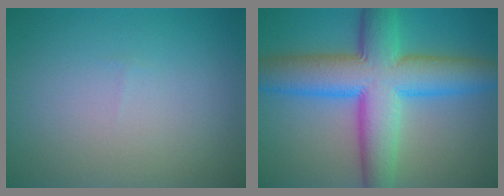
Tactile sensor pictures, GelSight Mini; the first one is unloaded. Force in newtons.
{"total": 11.0, "press": 11.0, "slide": 0.3}